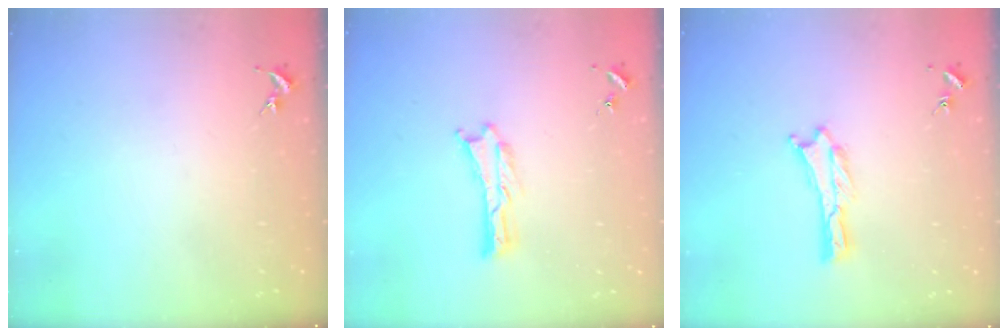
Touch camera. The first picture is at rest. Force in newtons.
{"total": 0.0}
{"total": 0.0}